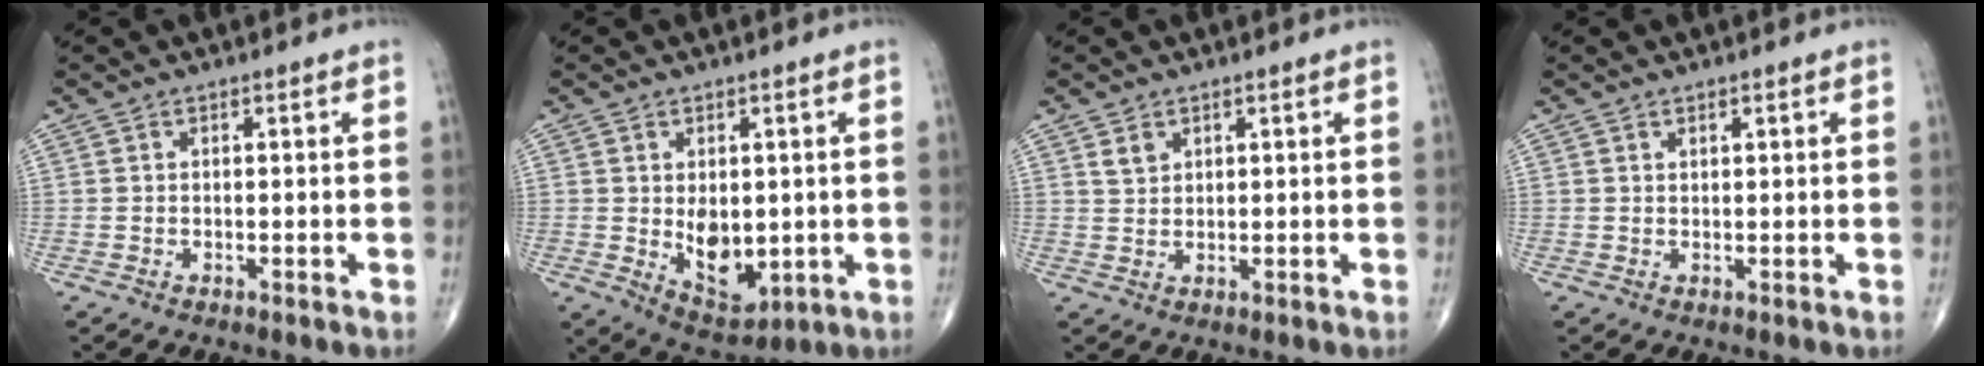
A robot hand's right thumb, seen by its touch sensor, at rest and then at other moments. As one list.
[{"total": 9.4, "force": [-0.5, 5.9, 7.3], "torque": [-0.083, -0.016, 0.014]}, {"total": 2.2, "force": [1.3, 1.5, 0.9], "torque": [-0.009, -0.008, 0.027]}, {"total": 0.7, "force": [0.5, 0.3, 0.4], "torque": [-0.003, -0.004, 0.008]}]